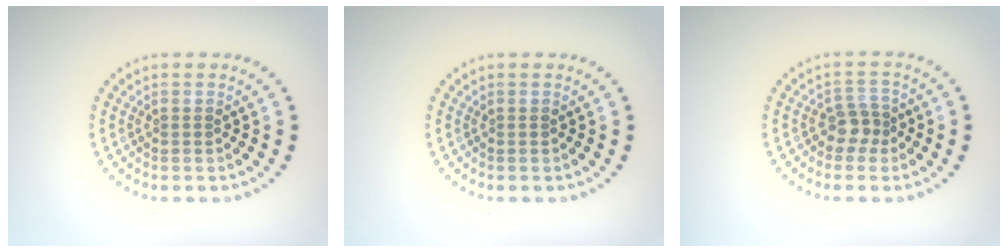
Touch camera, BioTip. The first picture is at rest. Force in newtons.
{"total": 0.0}
{"total": 2.1, "press": 1.7, "slide": 1.2}